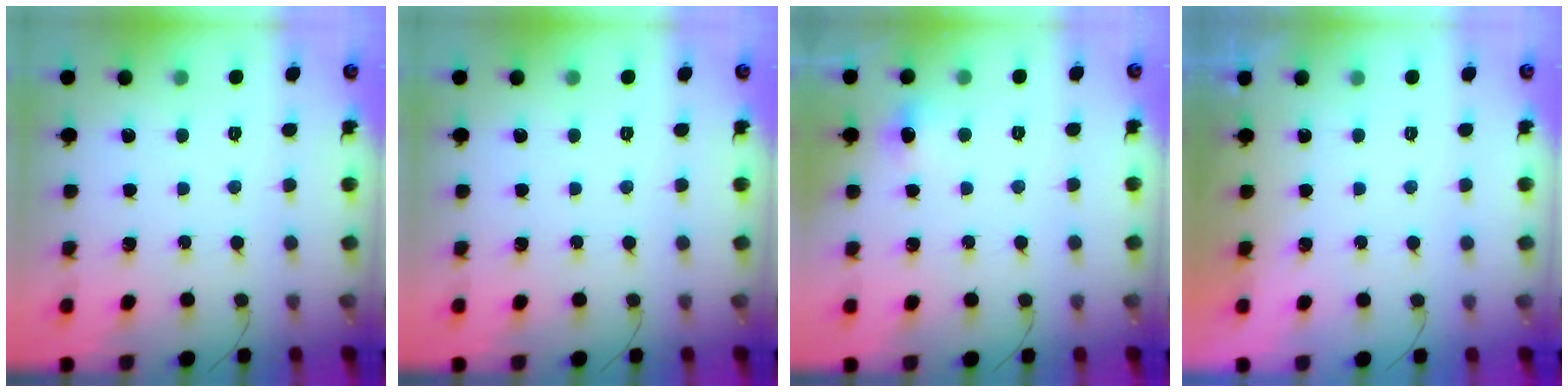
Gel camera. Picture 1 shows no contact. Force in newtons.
{"total": 0.0}
{"total": 5.8, "press": 4.8, "slide": 3.1}
{"total": 0.6, "press": 0.2, "slide": 0.5}